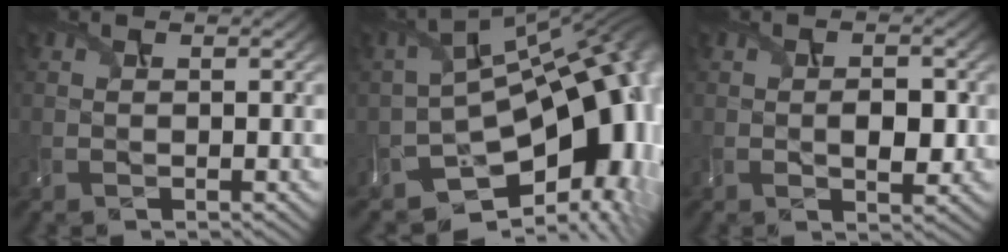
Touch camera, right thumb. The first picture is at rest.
{"total": 14.1, "force": [-5.4, 7.6, 10.5], "torque": [-0.147, -0.024, -0.059]}
{"total": 2.7, "force": [-0.4, 0.9, 2.5], "torque": [-0.053, 0.001, 0.005]}